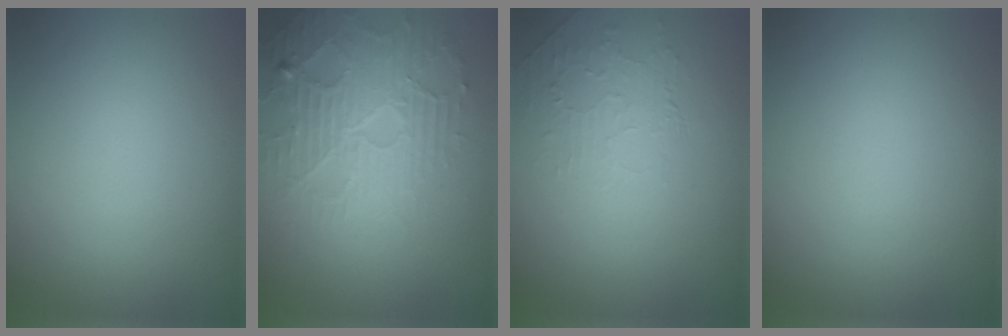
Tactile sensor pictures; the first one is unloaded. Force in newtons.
{"total": 4.8, "press": 3.7, "slide": 3.0}
{"total": 1.9, "press": 0.3, "slide": 1.9}
{"total": 0.0}